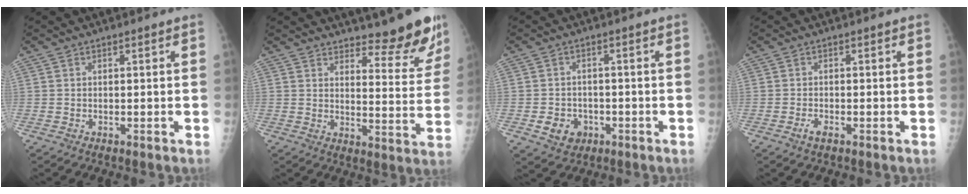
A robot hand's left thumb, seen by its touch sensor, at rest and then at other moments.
{"total": 12.3, "force": [10.4, 3.1, 5.8], "torque": [-0.038, -0.092, 0.132]}
{"total": 5.0, "force": [-1.7, 4.3, 2.0], "torque": [-0.015, 0.006, -0.019]}
{"total": 1.6, "force": [-0.9, 0.7, 1.1], "torque": [-0.025, 0.000, -0.018]}